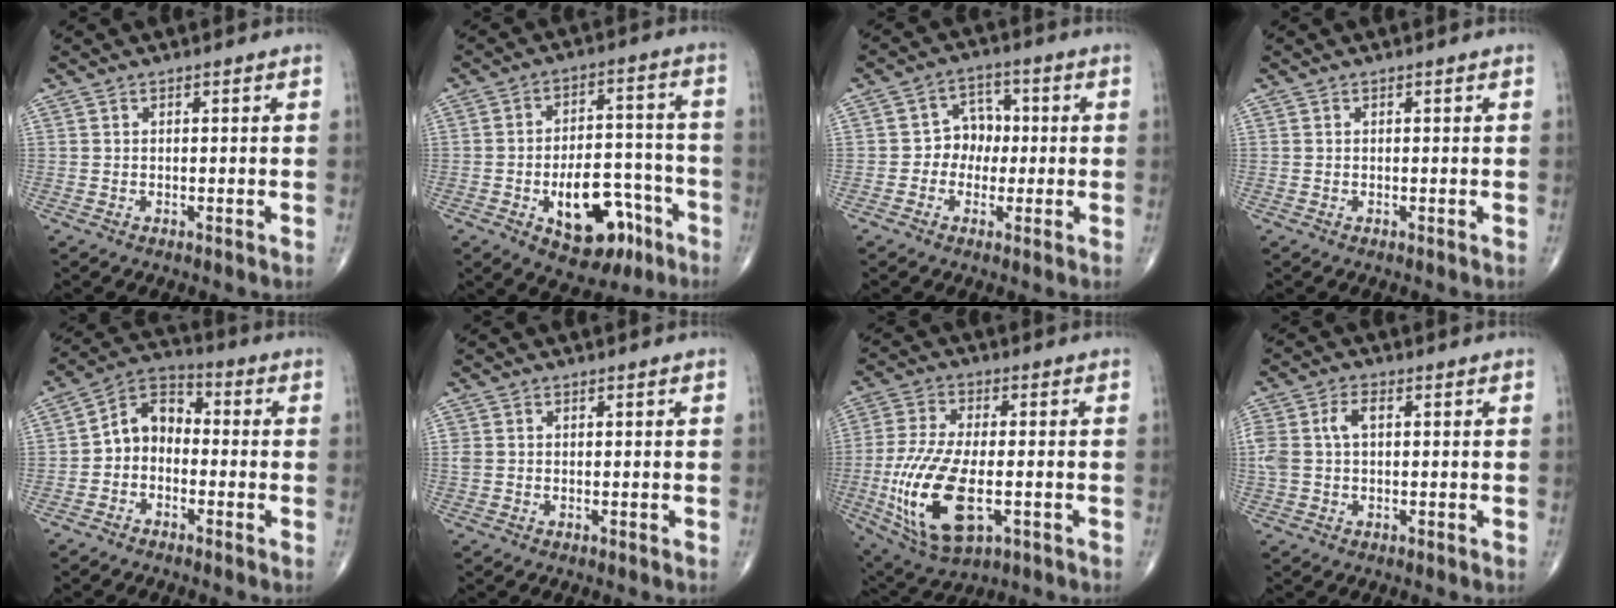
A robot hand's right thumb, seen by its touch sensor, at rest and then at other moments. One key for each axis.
{"total": 15.4, "fx": -6.9, "fy": 8.6, "fz": 10.8, "tx": -0.125, "ty": 0.051, "tz": -0.089}
{"total": 6.0, "fx": -0.5, "fy": 5.1, "fz": 3.1, "tx": -0.011, "ty": 0.020, "tz": -0.021}
{"total": 0.0}
{"total": 7.8, "fx": -1.5, "fy": 5.9, "fz": 4.9, "tx": -0.061, "ty": 0.038, "tz": -0.047}
{"total": 1.2, "fx": 0.1, "fy": 1.0, "fz": 0.6, "tx": -0.013, "ty": 0.002, "tz": 0.005}
{"total": 17.6, "fx": -4.0, "fy": 8.2, "fz": 15.1, "tx": -0.316, "ty": -0.004, "tz": -0.060}
{"total": 6.2, "fx": 0.8, "fy": 3.7, "fz": 4.9, "tx": -0.128, "ty": 0.023, "tz": 0.020}